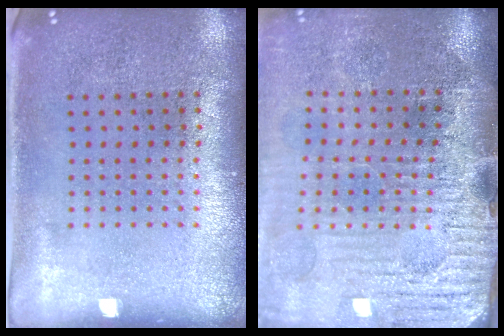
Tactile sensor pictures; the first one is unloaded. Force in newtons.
{"total": 4.2, "press": 3.7, "slide": 1.8}